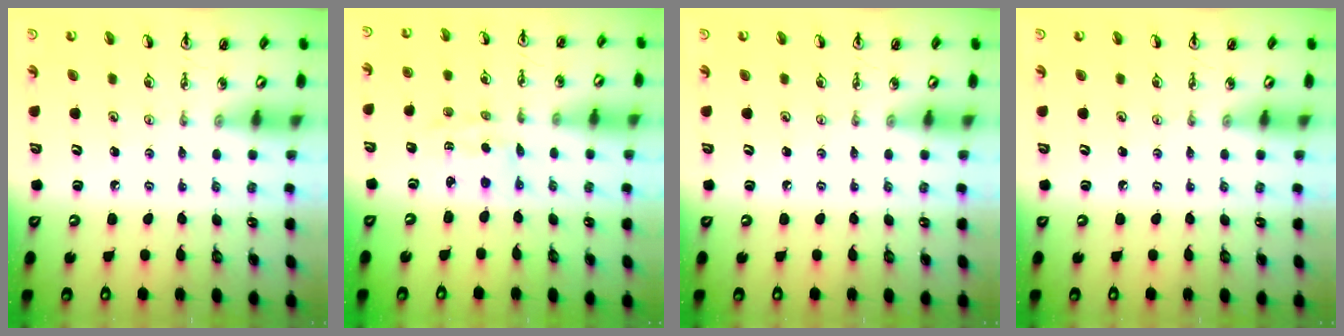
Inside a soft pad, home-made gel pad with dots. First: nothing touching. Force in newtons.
{"total": 2.1, "press": 2.0, "slide": 0.6}
{"total": 0.0}
{"total": 0.0}